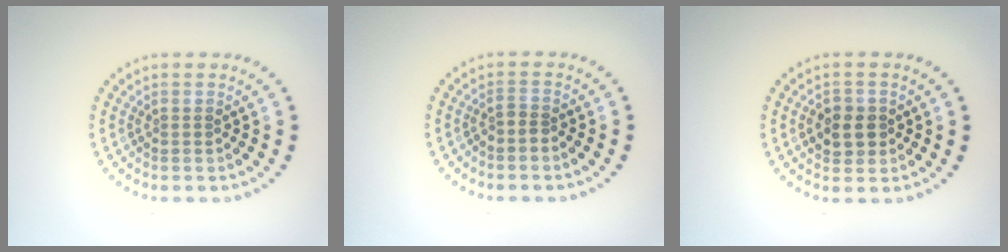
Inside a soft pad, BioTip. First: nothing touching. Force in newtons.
{"total": 1.0, "press": 0.7, "slide": 0.7}
{"total": 2.7, "press": 2.6, "slide": 0.4}